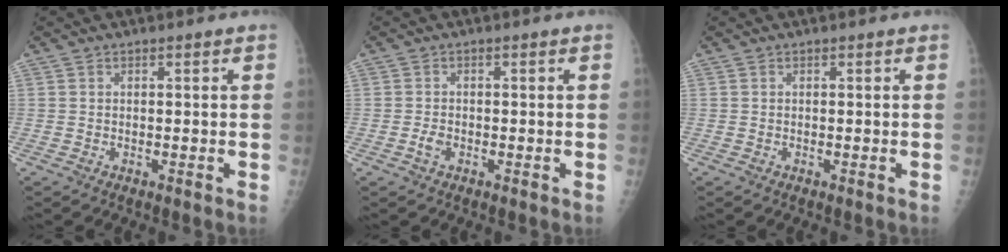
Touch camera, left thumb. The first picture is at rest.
{"total": 1.5, "force": [-0.6, 0.9, 1.0], "torque": [-0.024, 0.005, -0.013]}
{"total": 0.0}